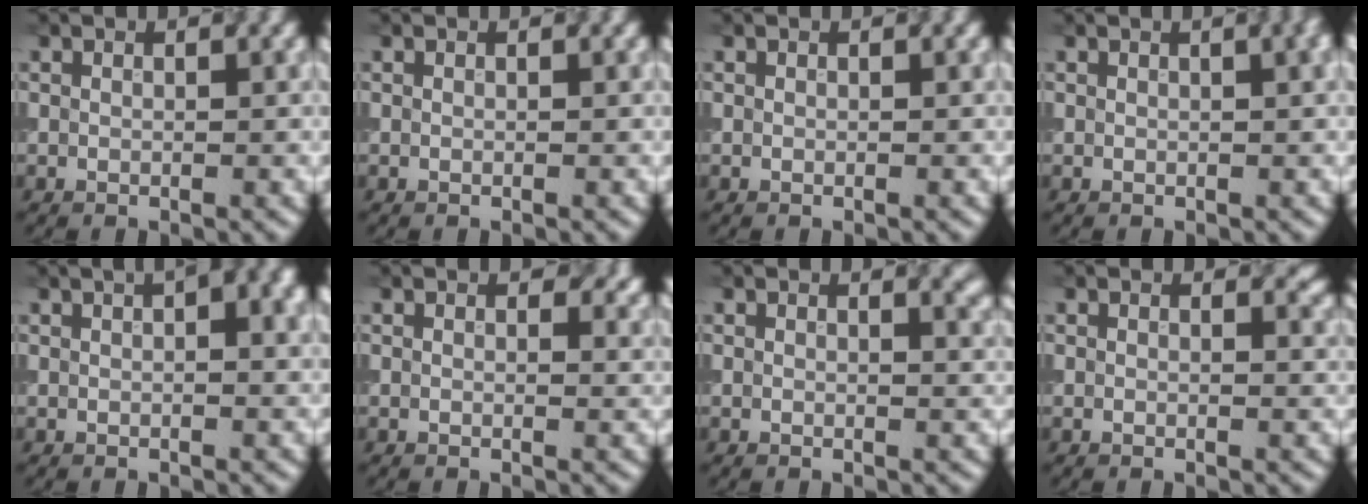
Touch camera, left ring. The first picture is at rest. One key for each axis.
{"total": 0.0}
{"total": 0.0}
{"total": 3.1, "fx": 1.2, "fy": 1.3, "fz": 2.5, "tx": -0.012, "ty": 0.011, "tz": 0.008}
{"total": 6.2, "fx": 2.4, "fy": 2.5, "fz": 5.1, "tx": -0.045, "ty": 0.019, "tz": 0.024}
{"total": 1.7, "fx": 0.9, "fy": 1.0, "fz": 1.1, "tx": -0.010, "ty": -0.006, "tz": 0.013}
{"total": 1.9, "fx": 1.4, "fy": 0.7, "fz": 1.1, "tx": -0.001, "ty": 0.002, "tz": 0.014}
{"total": 0.8, "fx": 0.6, "fy": 0.3, "fz": 0.5, "tx": -0.003, "ty": -0.004, "tz": 0.010}